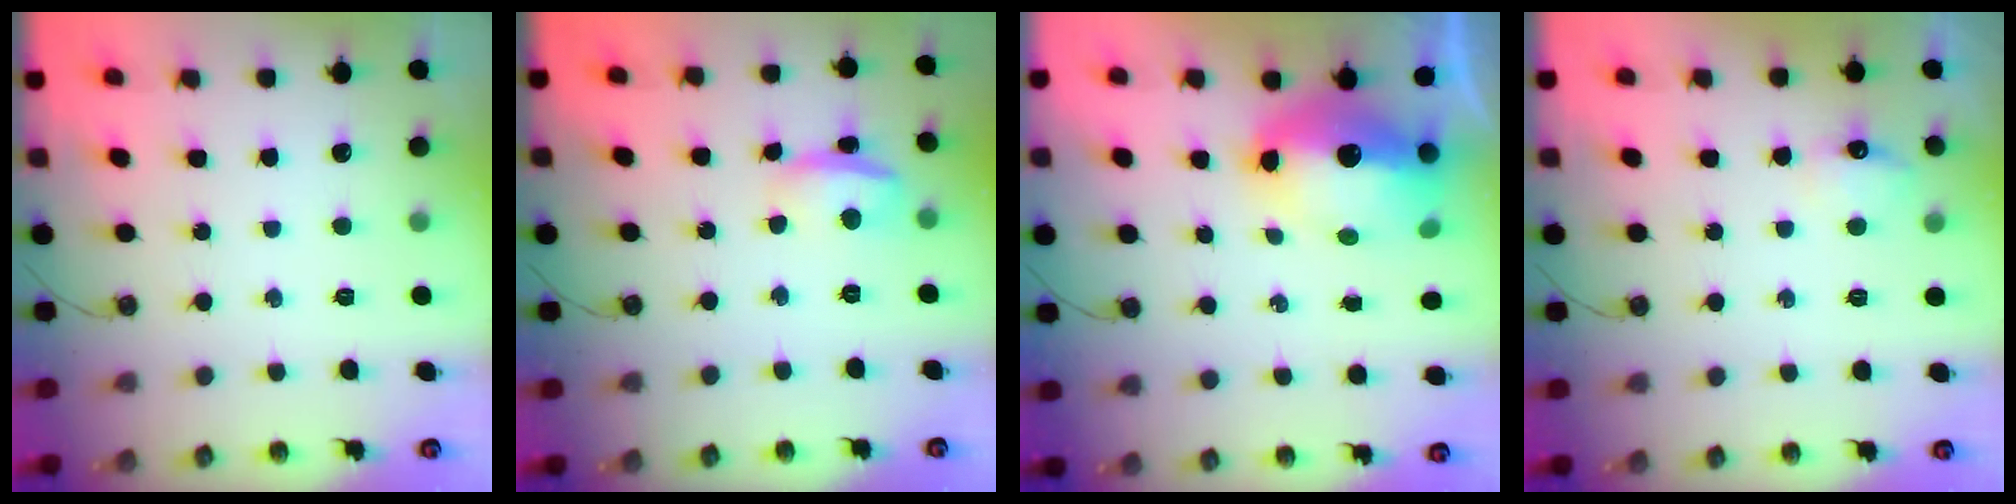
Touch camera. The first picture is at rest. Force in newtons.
{"total": 6.5, "press": 6.3, "slide": 1.6}
{"total": 13.7, "press": 13.6, "slide": 1.6}
{"total": 6.2, "press": 6.1, "slide": 0.9}